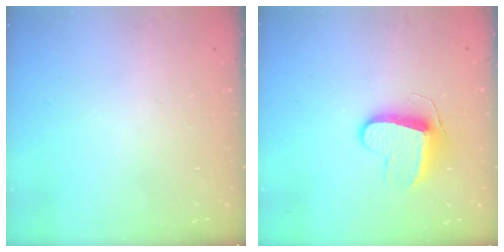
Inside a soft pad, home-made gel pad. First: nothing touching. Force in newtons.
{"total": 9.7, "press": 9.7, "slide": 0.4}